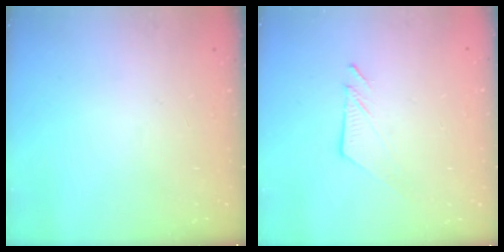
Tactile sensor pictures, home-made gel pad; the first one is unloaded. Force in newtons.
{"total": 7.0, "press": 7.0, "slide": 0.1}